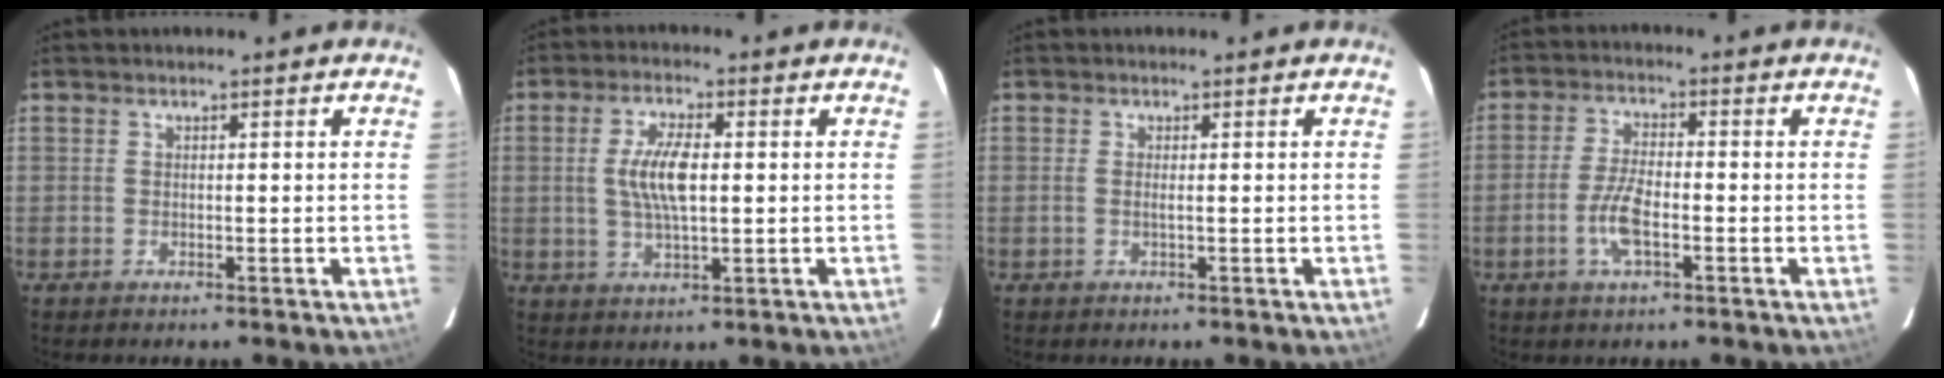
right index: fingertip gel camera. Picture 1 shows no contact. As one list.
[{"total": 7.5, "force": [0.7, 2.7, 7.0], "torque": [-0.138, 0.003, 0.013]}, {"total": 0.8, "force": [-0.1, -0.1, 0.8], "torque": [-0.018, -0.001, -0.003]}, {"total": 6.5, "force": [-2.4, 2.2, 5.6], "torque": [-0.119, 0.000, -0.048]}]